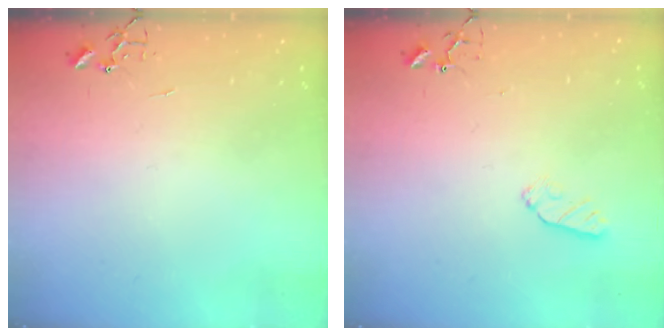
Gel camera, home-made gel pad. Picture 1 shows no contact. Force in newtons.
{"total": 5.4, "press": 5.3, "slide": 0.7}